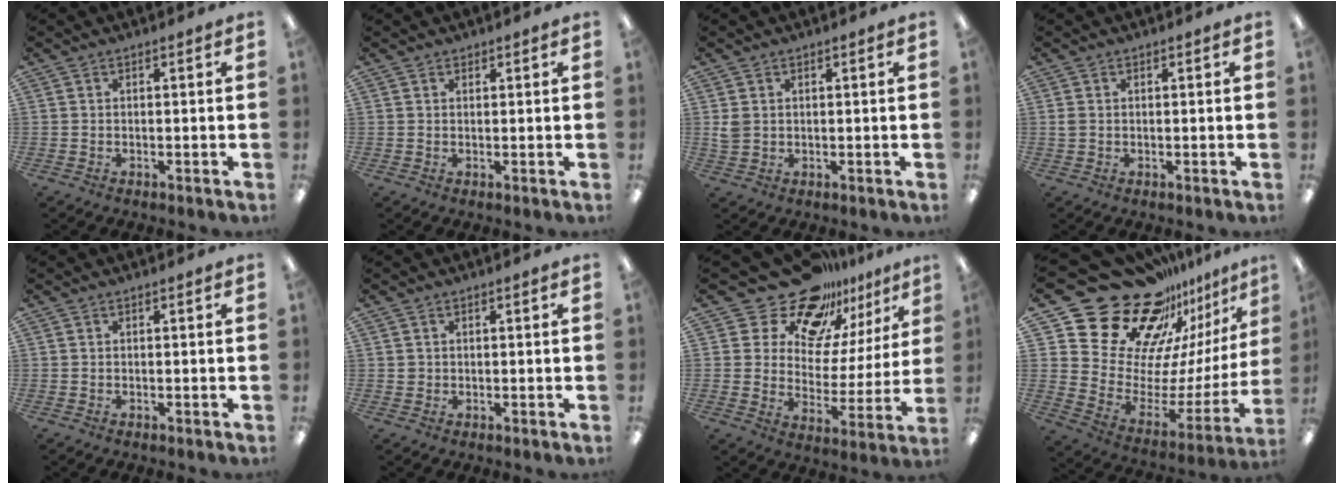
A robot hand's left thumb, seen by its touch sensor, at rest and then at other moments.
{"total": 1.2, "force": [1.0, 0.7, 0.0], "torque": [0.001, 0.001, 0.019]}
{"total": 3.0, "force": [1.0, 2.5, 1.2], "torque": [-0.016, 0.002, 0.017]}
{"total": 1.6, "force": [0.5, 1.3, 0.8], "torque": [-0.017, 0.005, 0.008]}
{"total": 0.0}
{"total": 1.2, "force": [0.4, 1.1, 0.0], "torque": [-0.001, 0.004, 0.007]}
{"total": 18.1, "force": [14.5, 9.4, 5.5], "torque": [-0.109, -0.109, 0.258]}
{"total": 27.9, "force": [20.5, 15.3, 11.1], "torque": [-0.169, -0.176, 0.405]}